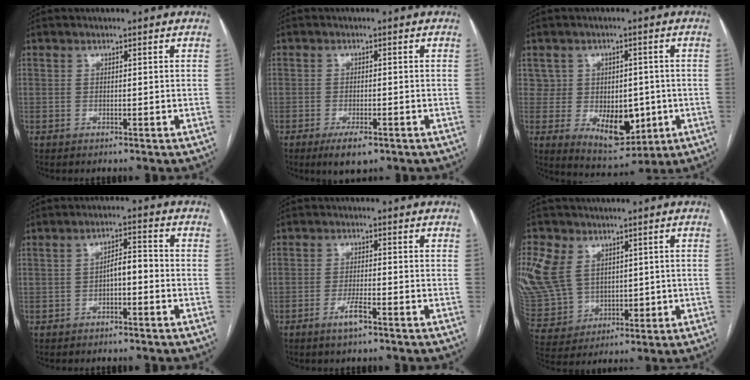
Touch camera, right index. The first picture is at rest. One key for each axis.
{"total": 4.4, "fx": -2.7, "fy": 1.3, "fz": 3.3, "tx": -0.059, "ty": -0.006, "tz": -0.038}
{"total": 9.5, "fx": -1.4, "fy": 6.7, "fz": 6.6, "tx": -0.085, "ty": 0.006, "tz": 0.000}
{"total": 3.8, "fx": -1.1, "fy": 1.3, "fz": 3.4, "tx": -0.053, "ty": 0.017, "tz": -0.016}
{"total": 3.3, "fx": -2.1, "fy": 0.2, "fz": 2.6, "tx": -0.051, "ty": -0.003, "tz": -0.040}
{"total": 17.3, "fx": 5.3, "fy": 13.5, "fz": 9.3, "tx": -0.246, "ty": 0.028, "tz": 0.130}